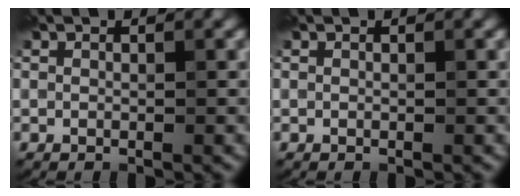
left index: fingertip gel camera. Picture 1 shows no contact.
{"total": 0.0}